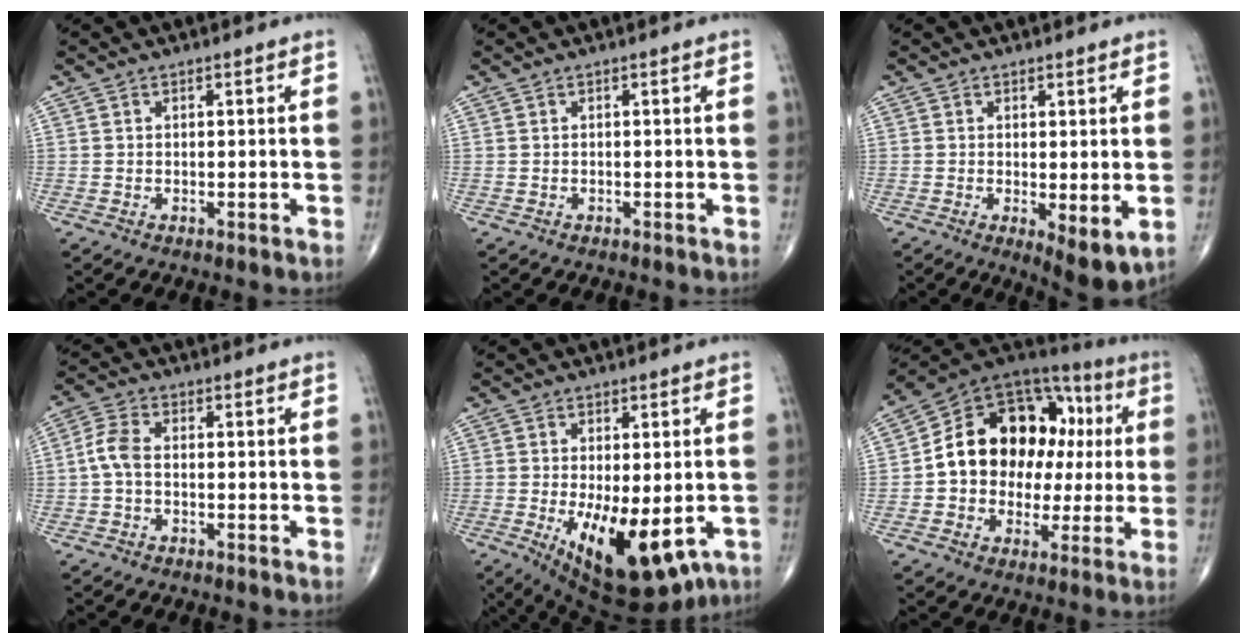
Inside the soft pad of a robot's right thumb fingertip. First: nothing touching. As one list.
[{"total": 0.0}, {"total": 6.3, "force": [-0.8, 2.2, 5.9], "torque": [-0.086, -0.022, -0.009]}, {"total": 4.5, "force": [-0.6, 2.6, 3.6], "torque": [-0.081, 0.013, -0.020]}, {"total": 15.9, "force": [-4.9, 7.0, 13.3], "torque": [-0.192, -0.015, -0.051]}, {"total": 20.7, "force": [1.6, 15.3, 13.9], "torque": [-0.172, 0.048, 0.026]}]